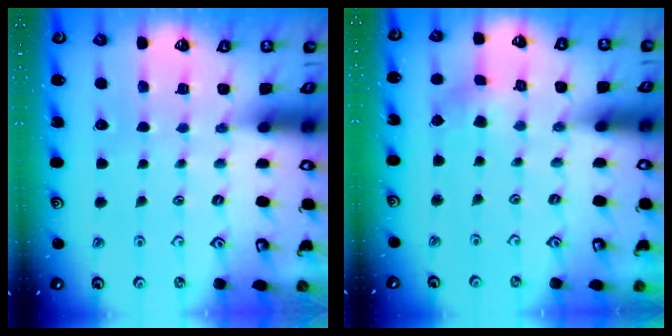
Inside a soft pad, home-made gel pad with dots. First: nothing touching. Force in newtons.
{"total": 2.4, "press": 2.4, "slide": 0.3}